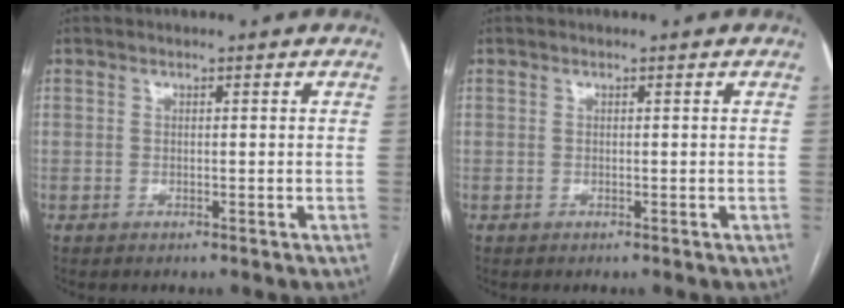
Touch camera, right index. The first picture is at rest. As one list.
[{"total": 0.0}]